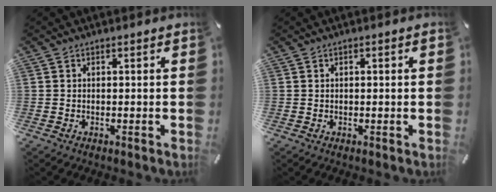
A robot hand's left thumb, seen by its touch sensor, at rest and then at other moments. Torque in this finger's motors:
{"motor_torque": [-0.11, -0.05, 0.04, 0.10, -0.01]}